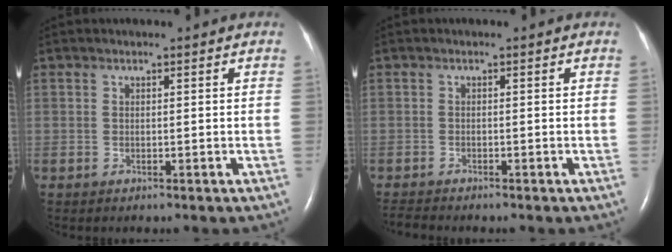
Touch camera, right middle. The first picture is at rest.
{"total": 2.1, "force": [-2.1, 0.0, 0.5], "torque": [-0.014, -0.009, -0.033]}